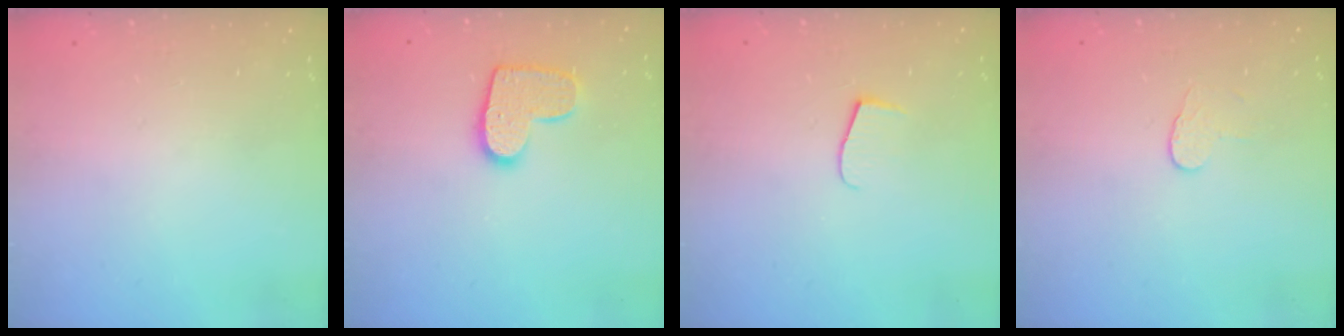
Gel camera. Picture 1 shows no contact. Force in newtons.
{"total": 11.2, "press": 11.2, "slide": 0.6}
{"total": 5.5, "press": 5.5, "slide": 0.6}
{"total": 3.7, "press": 3.7, "slide": 0.3}